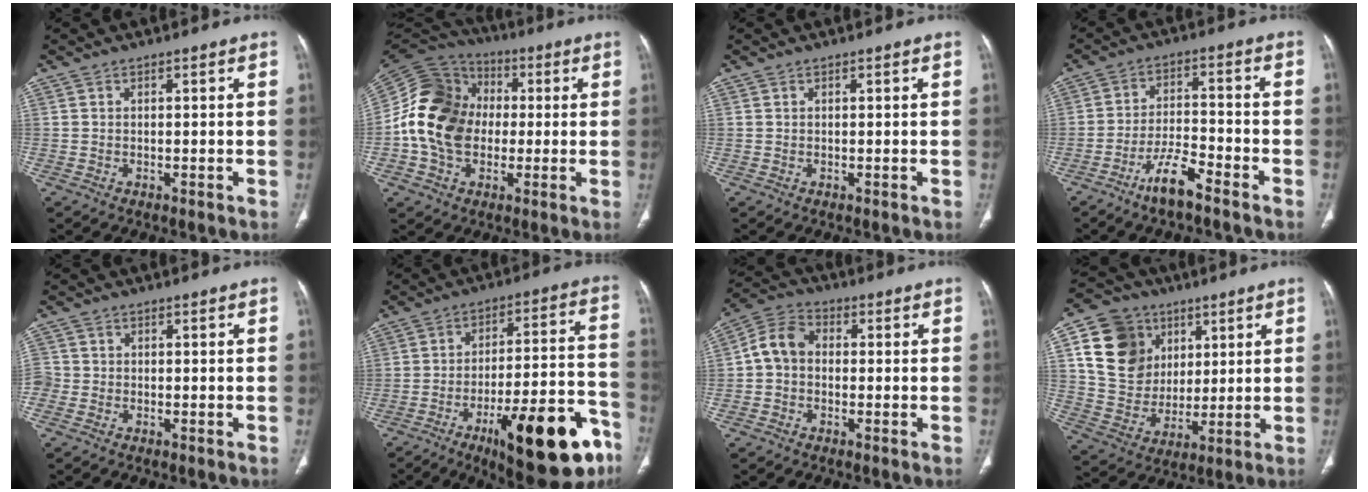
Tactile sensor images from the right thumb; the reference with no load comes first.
{"total": 17.8, "force": [-0.7, 14.0, 11.1], "torque": [-0.194, 0.027, -0.019]}
{"total": 0.0}
{"total": 7.6, "force": [-5.5, 1.7, 5.0], "torque": [-0.097, 0.033, -0.103]}
{"total": 3.0, "force": [-0.8, 2.7, 1.1], "torque": [-0.023, 0.007, -0.020]}
{"total": 24.5, "force": [-13.1, 7.2, 19.4], "torque": [-0.213, 0.077, -0.188]}
{"total": 7.0, "force": [-0.4, 5.5, 4.3], "torque": [-0.070, 0.023, -0.022]}
{"total": 16.9, "force": [6.3, 13.9, 7.4], "torque": [-0.108, -0.005, 0.122]}